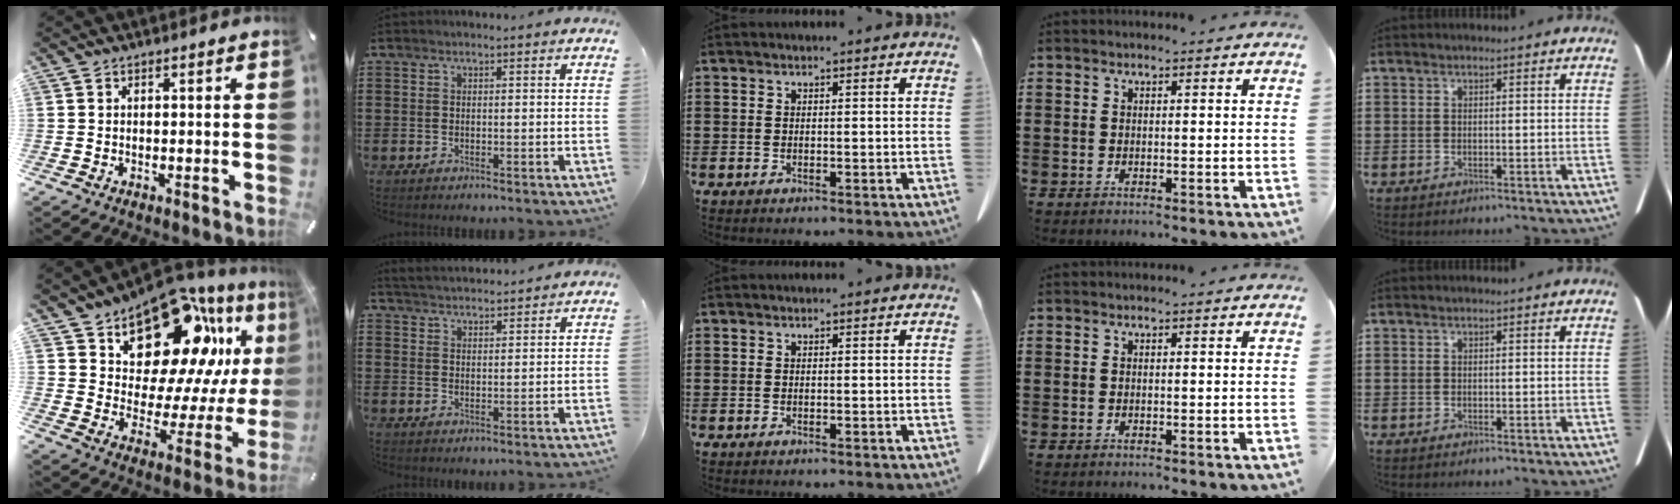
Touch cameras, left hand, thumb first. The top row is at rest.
{"thumb": {"total": 20.8, "force": [13.7, 11.6, 10.5], "torque": [-0.142, -0.100, 0.236]}, "index": {"total": 3.0, "force": [3.0, -0.2, -0.1], "torque": [-0.009, -0.010, 0.055]}}